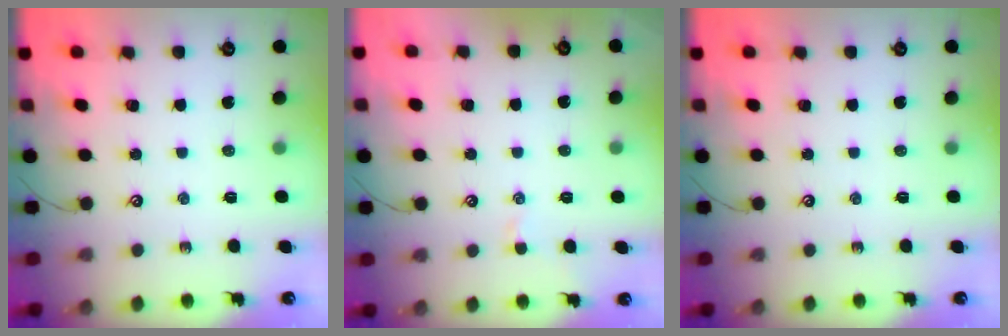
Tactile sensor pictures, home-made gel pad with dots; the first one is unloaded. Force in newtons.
{"total": 1.0, "press": 0.8, "slide": 0.4}
{"total": 0.0}